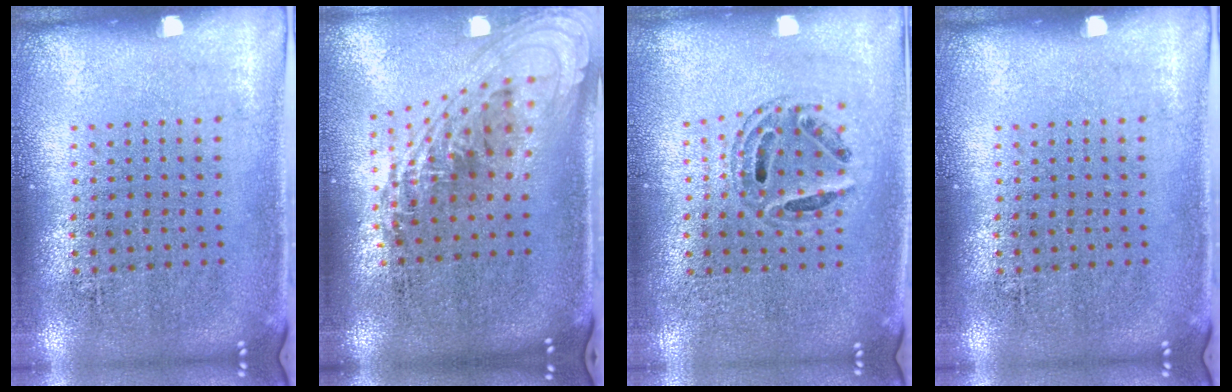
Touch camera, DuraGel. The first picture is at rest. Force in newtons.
{"total": 2.3, "press": 1.7, "slide": 1.5}
{"total": 0.7, "press": 0.6, "slide": 0.2}
{"total": 0.0}